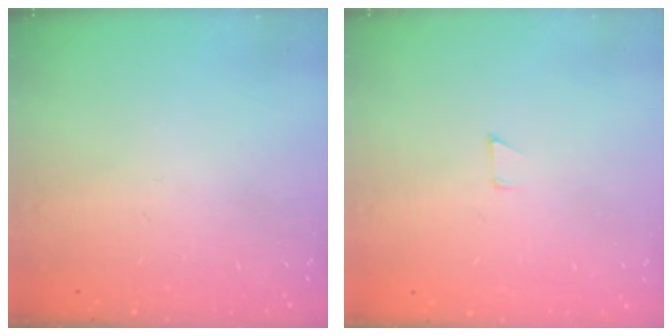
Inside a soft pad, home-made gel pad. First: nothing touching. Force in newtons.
{"total": 2.7, "press": 2.7, "slide": 0.2}